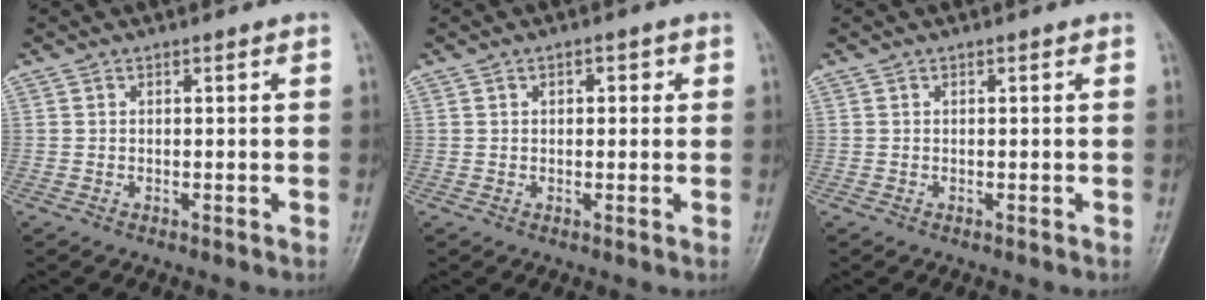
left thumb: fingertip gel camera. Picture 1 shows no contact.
{"total": 2.2, "force": [0.7, 1.5, 1.5], "torque": [-0.008, 0.002, 0.007]}
{"total": 0.0}